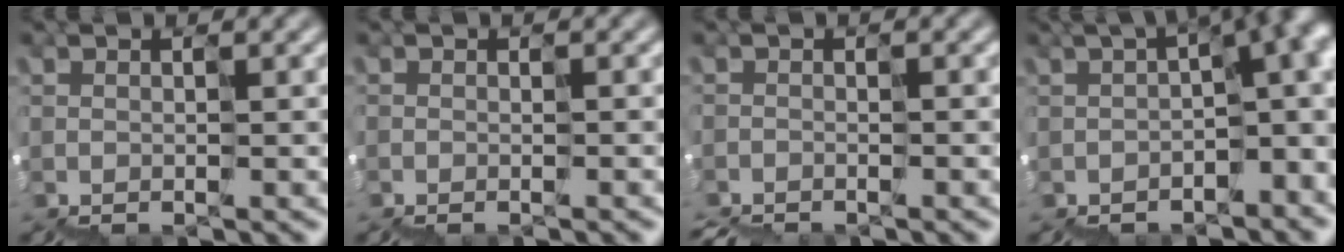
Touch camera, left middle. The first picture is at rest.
{"total": 0.7, "force": [-0.7, 0.1, 0.0], "torque": [0.008, -0.007, -0.007]}
{"total": 2.6, "force": [-2.6, 0.3, 0.3], "torque": [-0.004, -0.011, -0.025]}
{"total": 9.2, "force": [-1.5, 3.3, 8.5], "torque": [-0.103, 0.008, -0.012]}